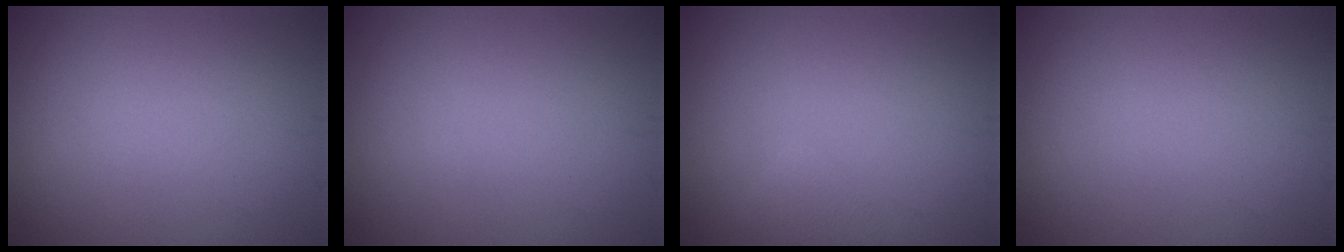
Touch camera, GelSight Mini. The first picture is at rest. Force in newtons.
{"total": 0.0}
{"total": 1.2, "press": 1.1, "slide": 0.1}
{"total": 0.0}